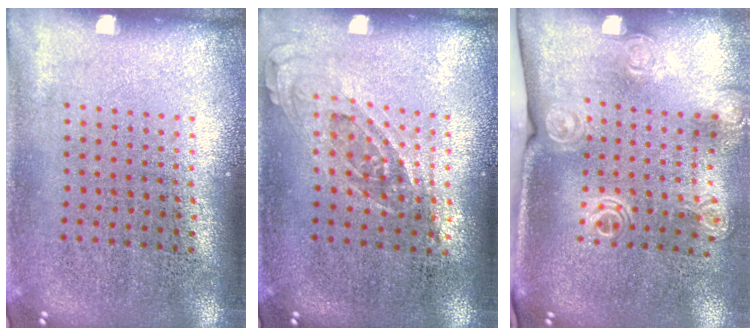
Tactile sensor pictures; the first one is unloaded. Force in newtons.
{"total": 0.7, "press": 0.7, "slide": 0.3}
{"total": 1.9, "press": 1.5, "slide": 1.3}